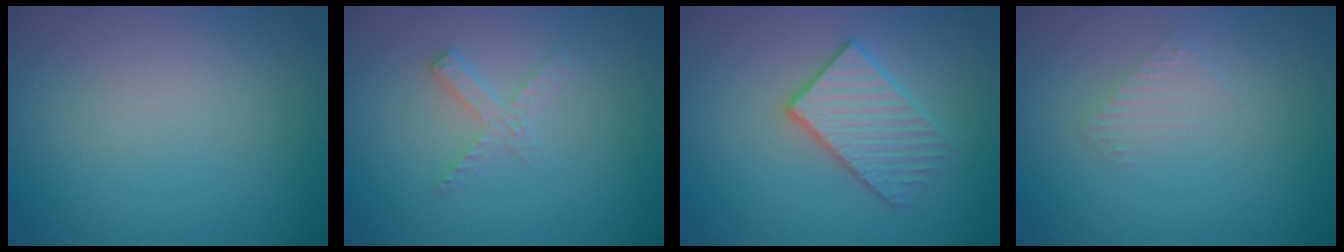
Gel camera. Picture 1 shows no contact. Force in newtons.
{"total": 1.7, "press": 1.7, "slide": 0.2}
{"total": 3.2, "press": 3.1, "slide": 0.6}
{"total": 1.3, "press": 1.3, "slide": 0.3}